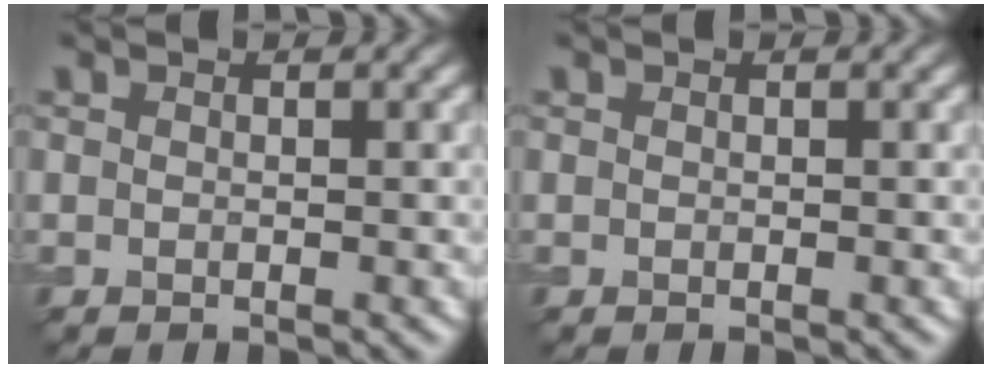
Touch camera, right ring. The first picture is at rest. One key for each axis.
{"total": 0.0}